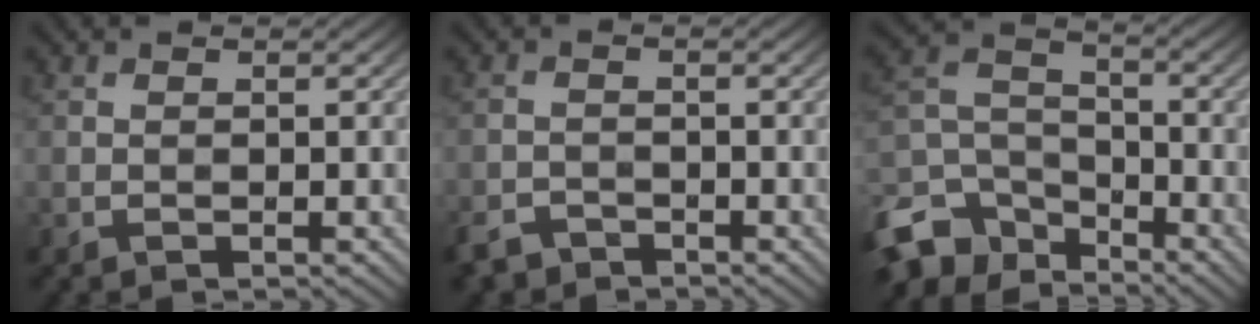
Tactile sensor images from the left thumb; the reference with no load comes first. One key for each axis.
{"total": 3.0, "fx": -2.5, "fy": 1.3, "fz": 0.8, "tx": -0.014, "ty": -0.006, "tz": -0.057}
{"total": 11.7, "fx": -8.0, "fy": 6.7, "fz": 5.2, "tx": -0.148, "ty": -0.020, "tz": -0.162}